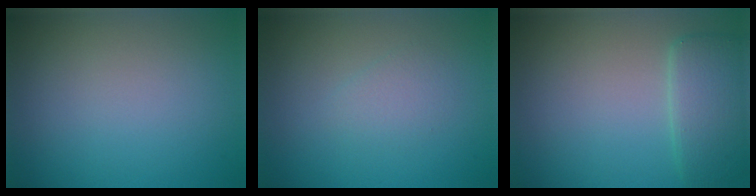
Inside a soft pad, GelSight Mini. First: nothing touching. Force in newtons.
{"total": 1.4, "press": 1.4, "slide": 0.0}
{"total": 3.5, "press": 3.5, "slide": 0.1}